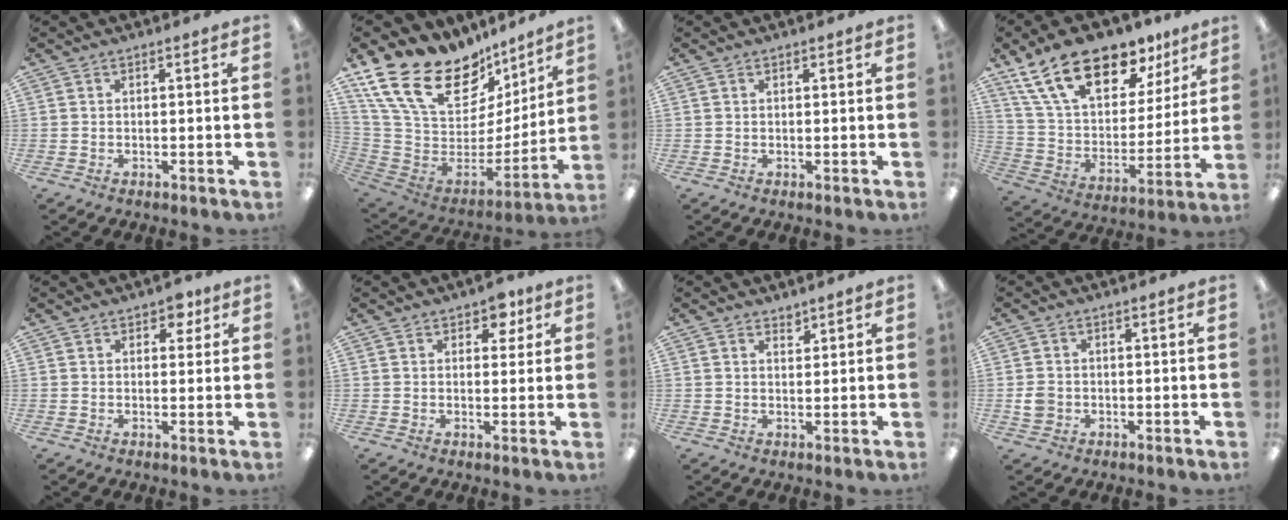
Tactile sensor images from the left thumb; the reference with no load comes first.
{"total": 24.3, "force": [16.3, 12.9, 12.6], "torque": [-0.217, -0.110, 0.311]}
{"total": 0.5, "force": [0.4, 0.3, 0.1], "torque": [-0.002, 0.003, 0.007]}
{"total": 21.1, "force": [14.1, 10.9, 11.3], "torque": [-0.199, -0.080, 0.252]}
{"total": 4.0, "force": [2.4, 2.6, 1.9], "torque": [-0.009, -0.005, 0.038]}
{"total": 4.8, "force": [2.9, 3.1, 2.1], "torque": [-0.017, -0.004, 0.049]}
{"total": 2.1, "force": [2.0, 0.8, 0.1], "torque": [0.006, -0.012, 0.036]}
{"total": 3.4, "force": [-0.5, 3.0, 1.5], "torque": [-0.016, 0.003, -0.010]}